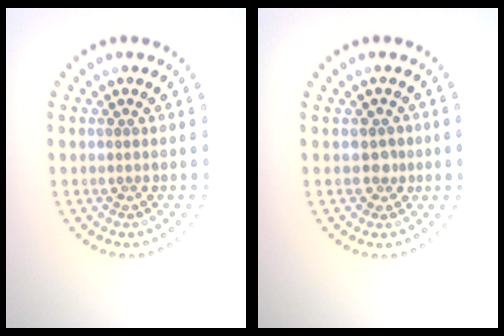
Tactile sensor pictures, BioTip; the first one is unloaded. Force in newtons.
{"total": 1.5, "press": 1.3, "slide": 0.7}